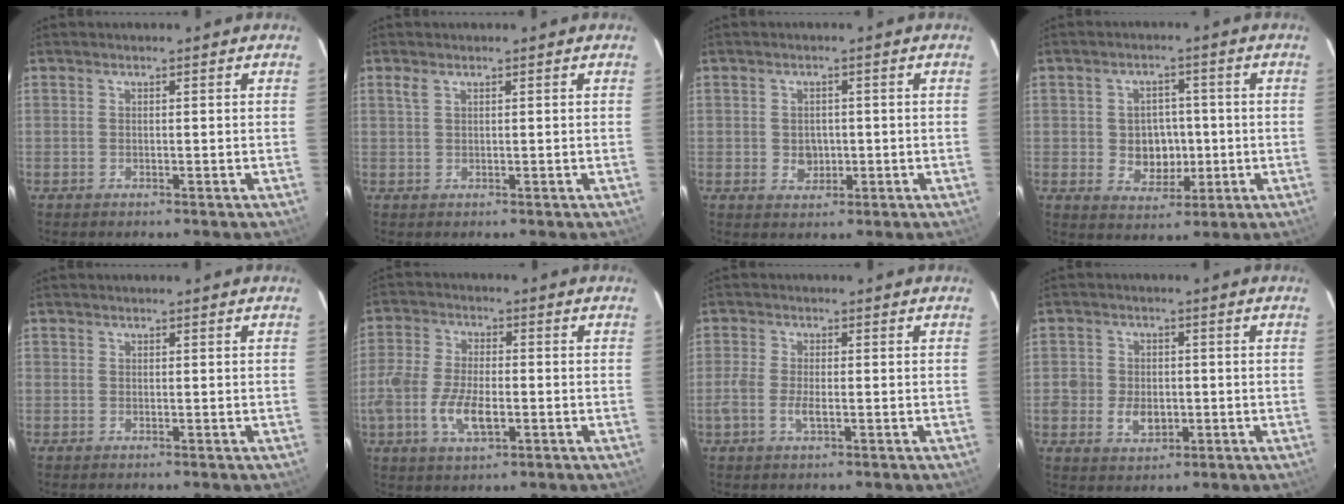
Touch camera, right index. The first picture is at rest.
{"total": 1.1, "force": [0.7, 0.4, 0.8], "torque": [-0.017, 0.003, 0.014]}
{"total": 3.2, "force": [-0.4, 2.9, 1.3], "torque": [-0.024, 0.005, -0.001]}
{"total": 6.6, "force": [-0.6, 5.8, 3.2], "torque": [-0.067, 0.011, 0.003]}
{"total": 0.0}
{"total": 9.6, "force": [-3.2, 4.5, 7.9], "torque": [-0.171, -0.004, -0.062]}
{"total": 3.5, "force": [-1.4, 1.4, 2.9], "torque": [-0.066, -0.002, -0.030]}
{"total": 6.2, "force": [-1.6, 5.1, 3.2], "torque": [-0.076, 0.006, -0.026]}